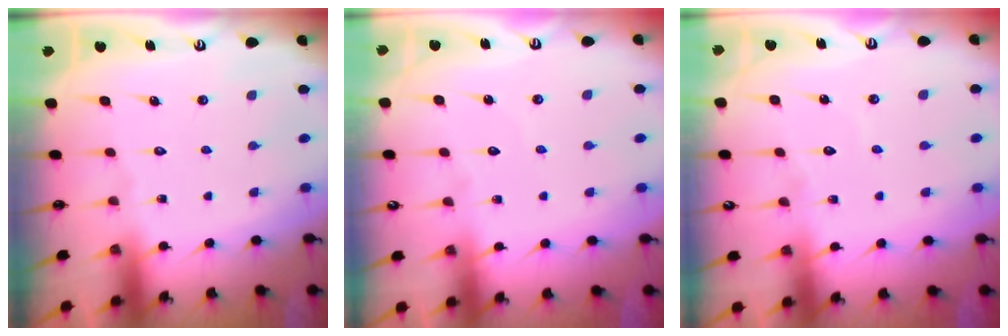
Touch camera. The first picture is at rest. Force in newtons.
{"total": 2.9, "press": 2.9, "slide": 0.2}
{"total": 4.4, "press": 4.4, "slide": 0.4}